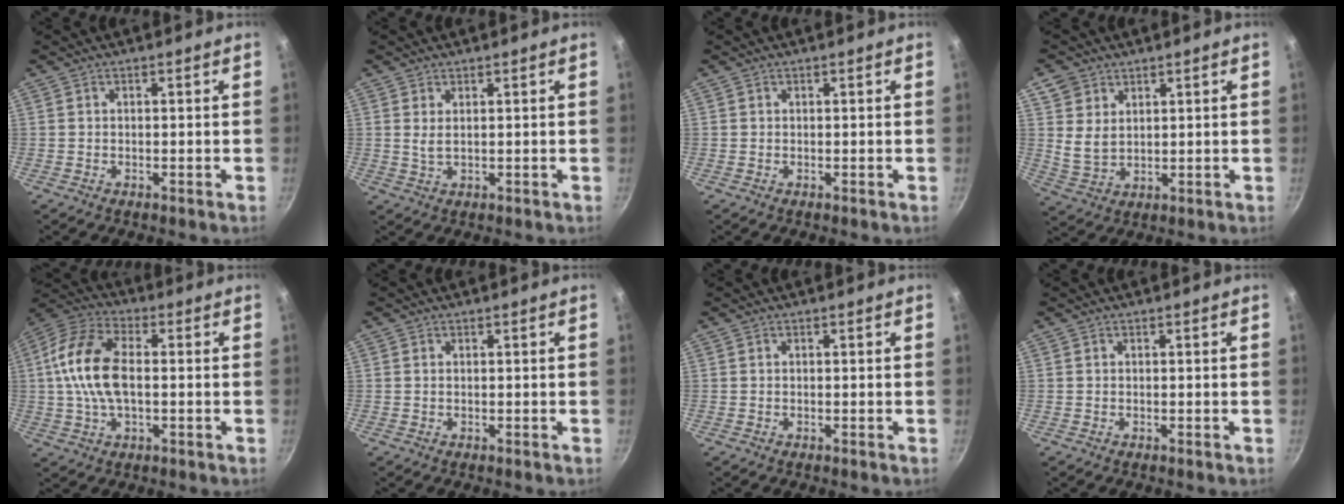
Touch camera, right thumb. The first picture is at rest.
{"total": 2.1, "force": [0.7, 0.9, 1.7], "torque": [-0.033, -0.006, 0.015]}
{"total": 0.0}
{"total": 6.1, "force": [2.6, 4.7, 2.8], "torque": [-0.037, -0.018, 0.055]}
{"total": 14.1, "force": [0.3, 7.9, 11.7], "torque": [-0.221, 0.029, -0.009]}
{"total": 0.0}
{"total": 0.0}
{"total": 0.0}